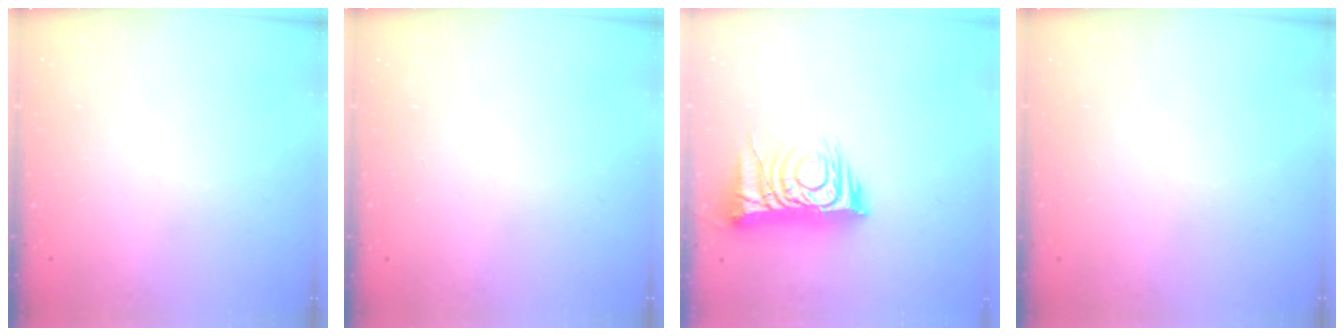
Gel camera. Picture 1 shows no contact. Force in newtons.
{"total": 0.0}
{"total": 12.2, "press": 12.1, "slide": 1.3}
{"total": 0.0}